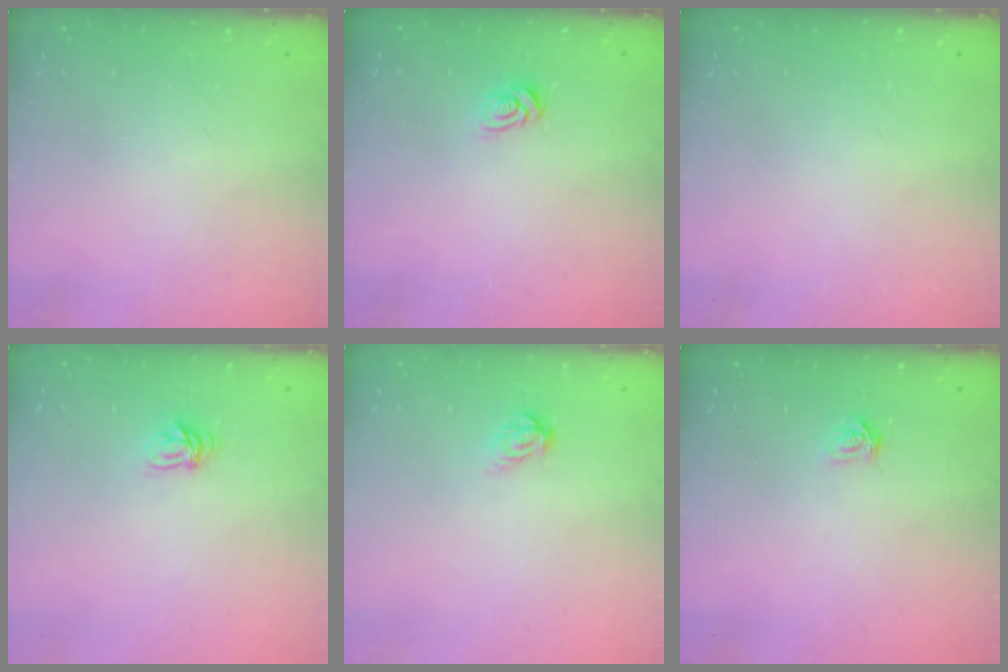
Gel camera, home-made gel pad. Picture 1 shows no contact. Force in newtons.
{"total": 5.1, "press": 5.1, "slide": 0.4}
{"total": 0.0}
{"total": 4.9, "press": 4.9, "slide": 0.6}
{"total": 5.4, "press": 5.3, "slide": 0.5}
{"total": 2.4, "press": 2.4, "slide": 0.2}